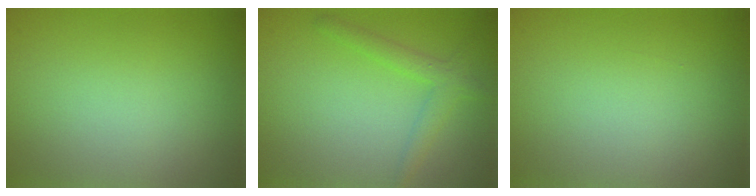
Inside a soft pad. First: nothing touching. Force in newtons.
{"total": 2.4, "press": 2.4, "slide": 0.1}
{"total": 0.0}